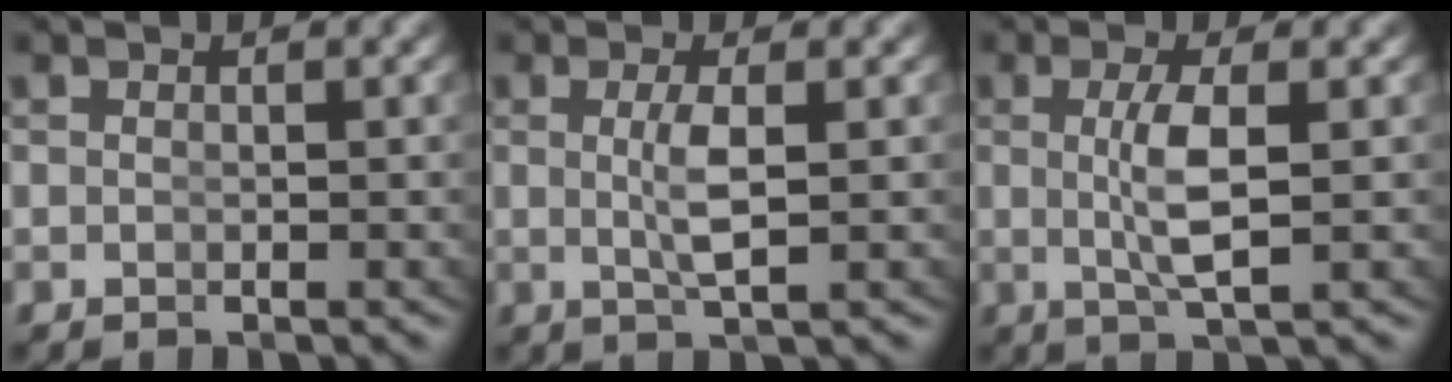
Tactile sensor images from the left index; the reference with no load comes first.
{"total": 2.5, "force": [0.0, -0.3, 2.5], "torque": [-0.049, -0.013, 0.010]}
{"total": 3.5, "force": [0.1, -0.1, 3.5], "torque": [-0.070, -0.011, 0.011]}